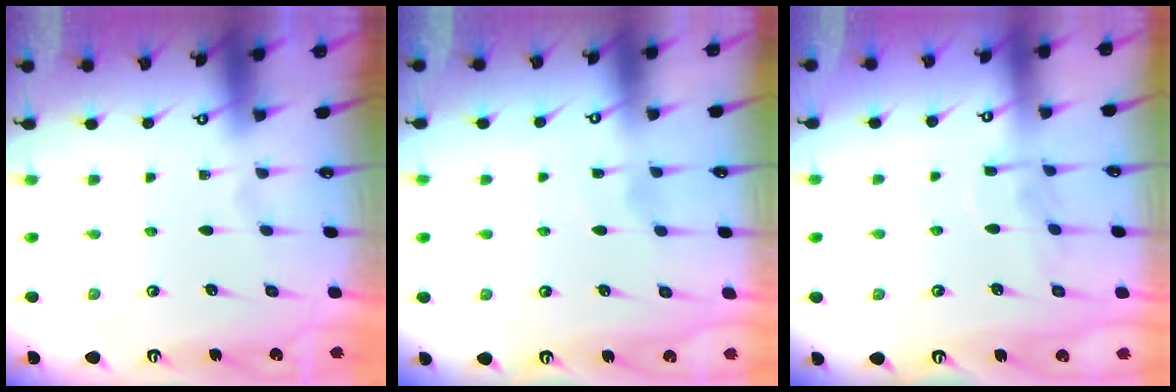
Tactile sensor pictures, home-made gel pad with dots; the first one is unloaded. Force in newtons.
{"total": 4.1, "press": 4.1, "slide": 0.3}
{"total": 7.4, "press": 7.4, "slide": 0.0}